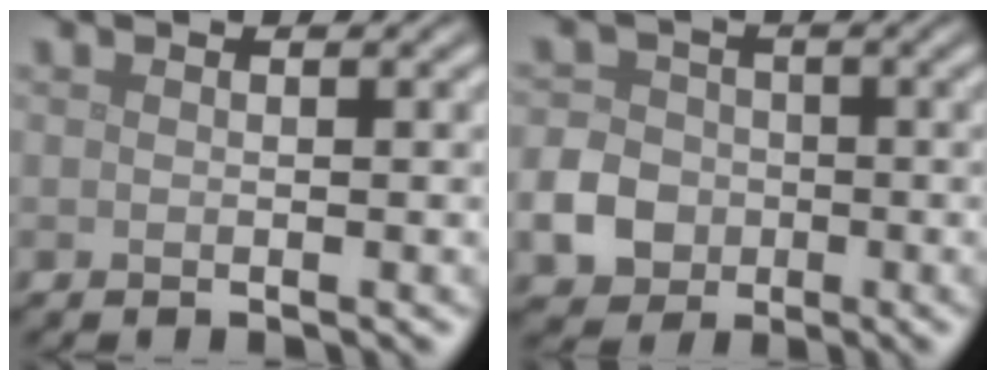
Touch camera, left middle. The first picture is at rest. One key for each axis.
{"total": 4.4, "fx": -1.4, "fy": 3.8, "fz": 1.7, "tx": -0.038, "ty": 0.002, "tz": -0.037}